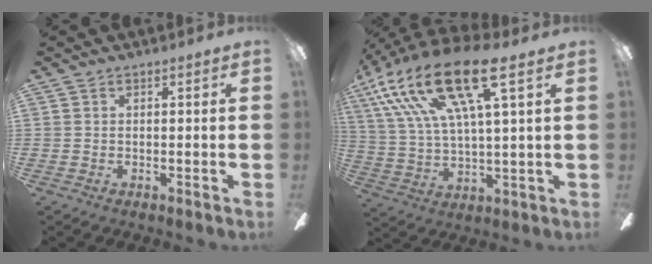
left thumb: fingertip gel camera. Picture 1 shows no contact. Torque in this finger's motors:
{"motor_torque": [0.90, 0.47, 2.18, -0.59, 0.63]}